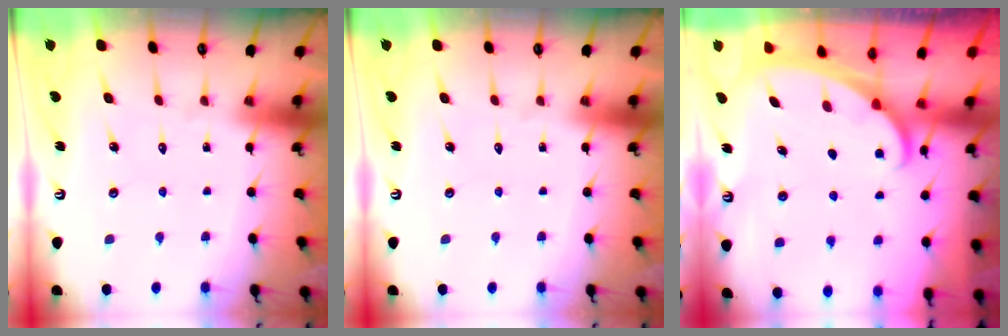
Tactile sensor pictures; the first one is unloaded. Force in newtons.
{"total": 0.0}
{"total": 1.6, "press": 1.6, "slide": 0.1}